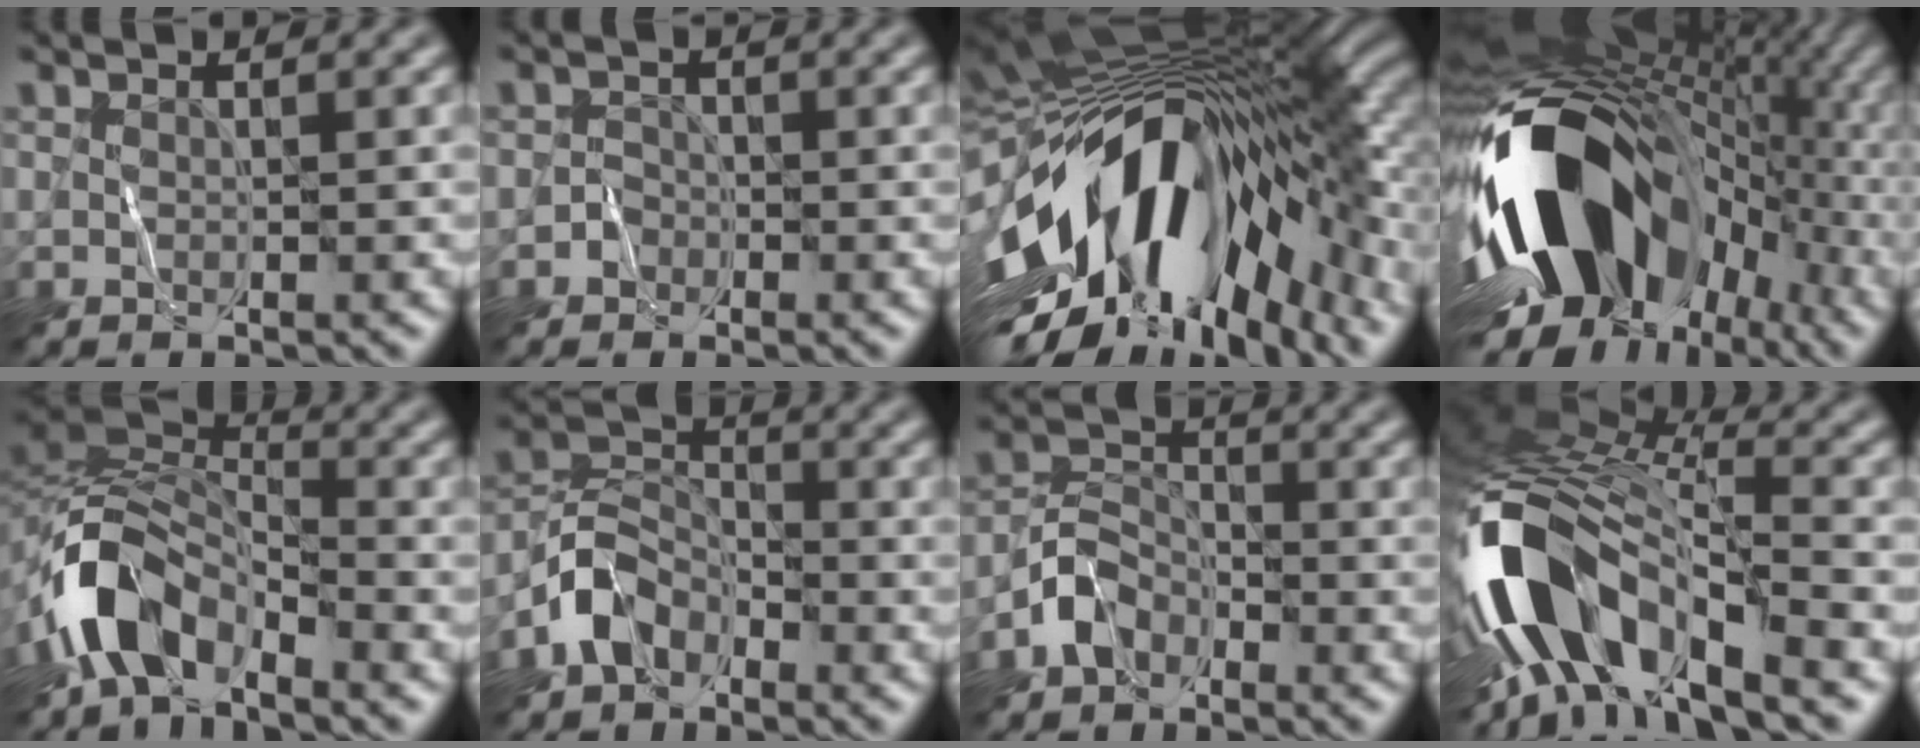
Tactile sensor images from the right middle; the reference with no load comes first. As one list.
[{"total": 1.0, "force": [-0.6, 0.8, 0.0], "torque": [0.010, 0.009, -0.012]}, {"total": 16.8, "force": [-4.2, 7.7, 14.2], "torque": [-0.245, -0.004, -0.071]}, {"total": 16.1, "force": [-2.3, 11.0, 11.5], "torque": [-0.203, 0.006, -0.040]}, {"total": 7.4, "force": [-4.6, 3.8, 4.5], "torque": [-0.078, 0.006, -0.100]}, {"total": 4.5, "force": [-2.8, 2.9, 1.9], "torque": [-0.040, 0.007, -0.069]}, {"total": 3.4, "force": [-2.2, 2.3, 1.3], "torque": [-0.026, 0.009, -0.055]}, {"total": 13.7, "force": [-6.5, 5.5, 10.7], "torque": [-0.212, 0.010, -0.116]}]